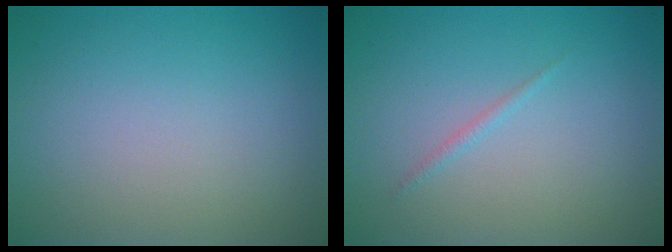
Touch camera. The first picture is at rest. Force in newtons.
{"total": 0.6, "press": 0.6, "slide": 0.1}